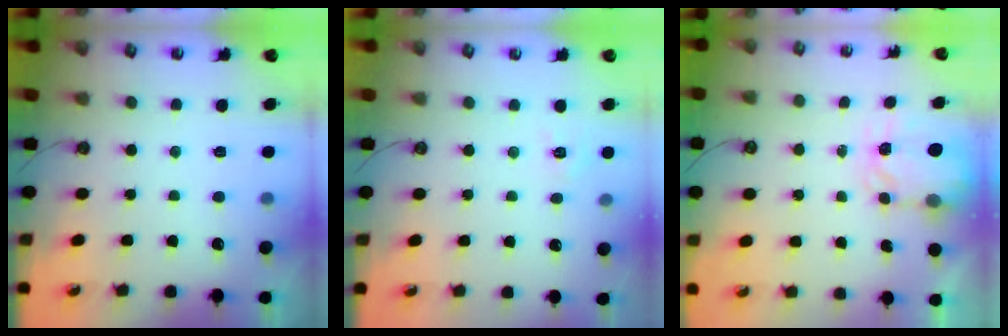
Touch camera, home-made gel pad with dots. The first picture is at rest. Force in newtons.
{"total": 5.7, "press": 5.6, "slide": 0.7}
{"total": 3.7, "press": 3.7, "slide": 0.5}